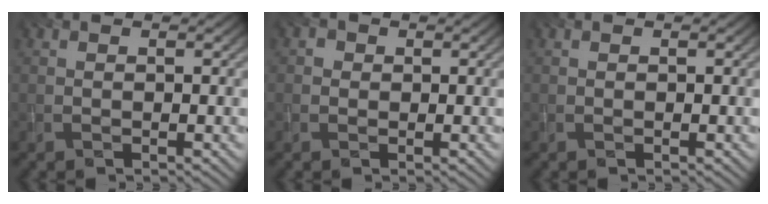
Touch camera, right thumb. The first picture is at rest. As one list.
[{"total": 1.3, "force": [0.0, 1.3, 0.3], "torque": [-0.003, -0.001, -0.004]}, {"total": 0.0}]